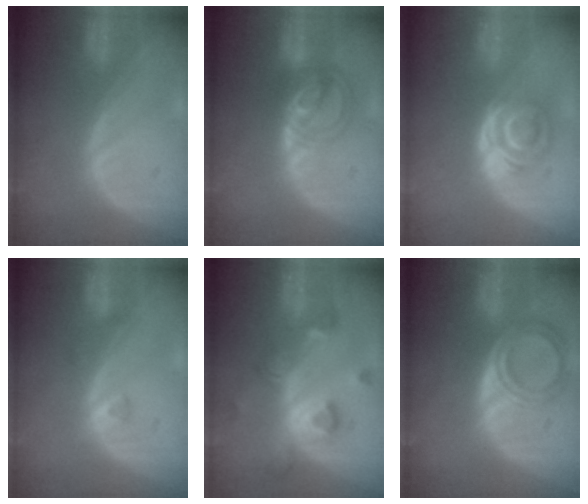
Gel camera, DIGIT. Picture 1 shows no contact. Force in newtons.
{"total": 6.1, "press": 6.0, "slide": 1.1}
{"total": 6.2, "press": 5.2, "slide": 3.3}
{"total": 1.2, "press": 1.2, "slide": 0.1}
{"total": 7.9, "press": 7.1, "slide": 3.5}
{"total": 6.6, "press": 5.9, "slide": 3.0}